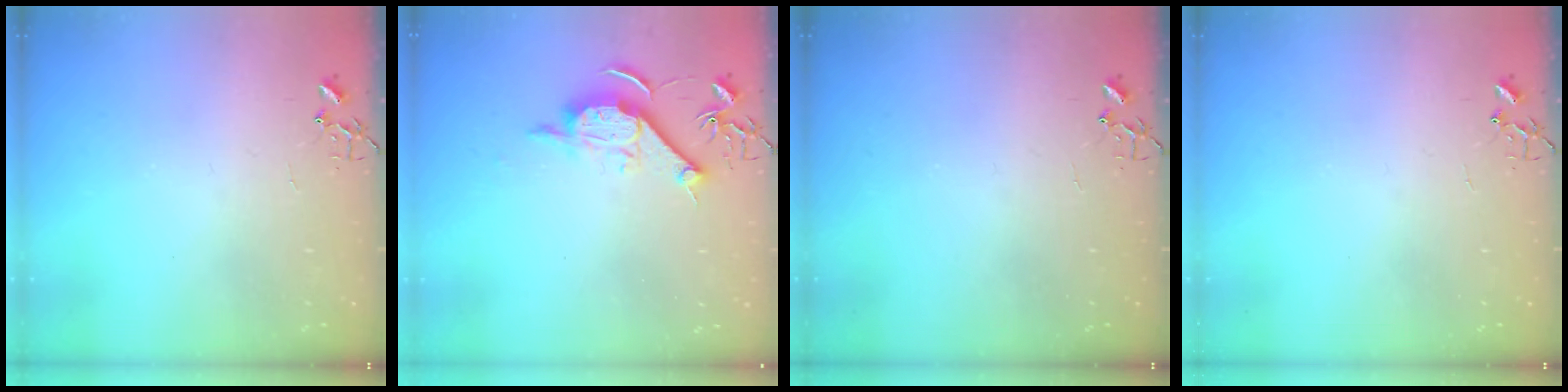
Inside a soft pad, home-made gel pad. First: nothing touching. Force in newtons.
{"total": 11.3, "press": 11.3, "slide": 0.5}
{"total": 0.0}
{"total": 0.0}